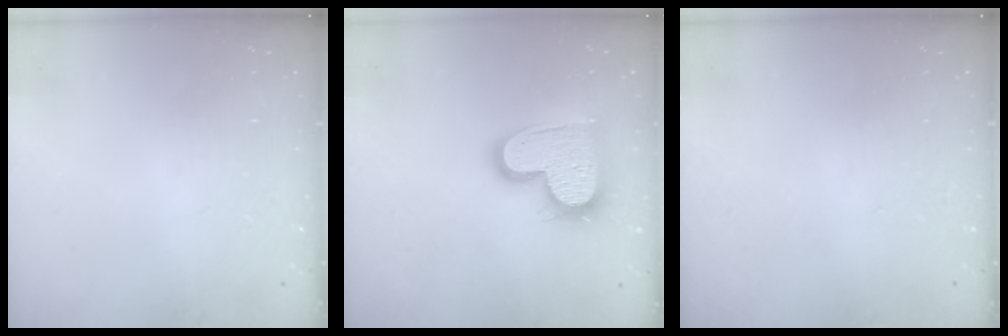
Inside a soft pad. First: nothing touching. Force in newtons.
{"total": 17.9, "press": 17.9, "slide": 1.4}
{"total": 0.0}